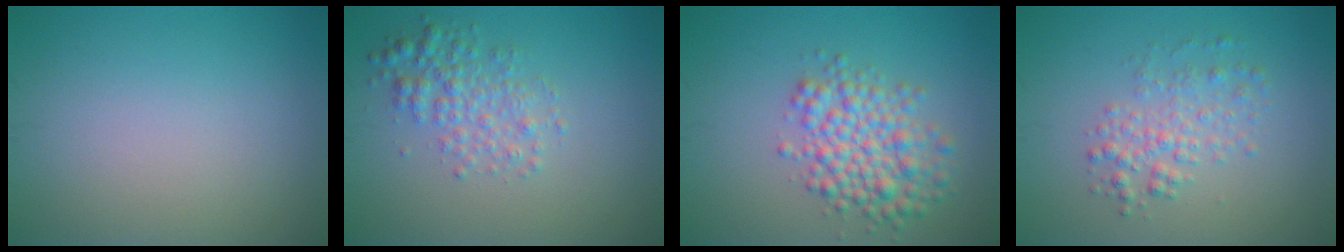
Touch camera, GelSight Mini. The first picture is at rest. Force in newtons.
{"total": 2.9, "press": 2.9, "slide": 0.0}
{"total": 4.9, "press": 4.9, "slide": 0.1}
{"total": 2.7, "press": 2.7, "slide": 0.0}